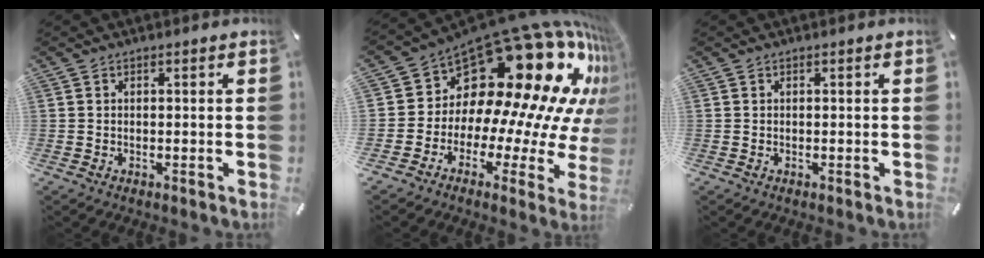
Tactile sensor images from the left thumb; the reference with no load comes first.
{"total": 24.8, "force": [13.2, 12.5, 16.9], "torque": [-0.233, -0.165, 0.247]}
{"total": 0.0}